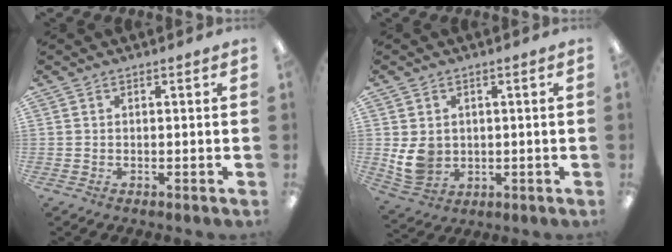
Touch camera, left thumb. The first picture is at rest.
{"total": 6.4, "force": [0.6, 5.5, 3.2], "torque": [-0.067, 0.000, 0.015]}